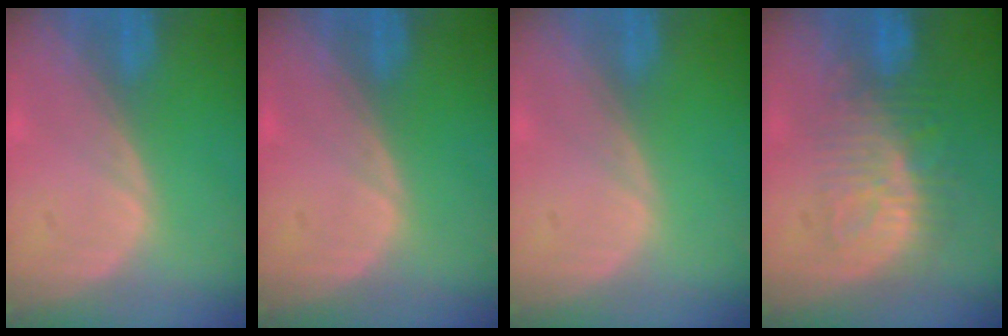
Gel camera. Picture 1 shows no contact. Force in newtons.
{"total": 0.0}
{"total": 0.0}
{"total": 9.4, "press": 8.5, "slide": 3.9}